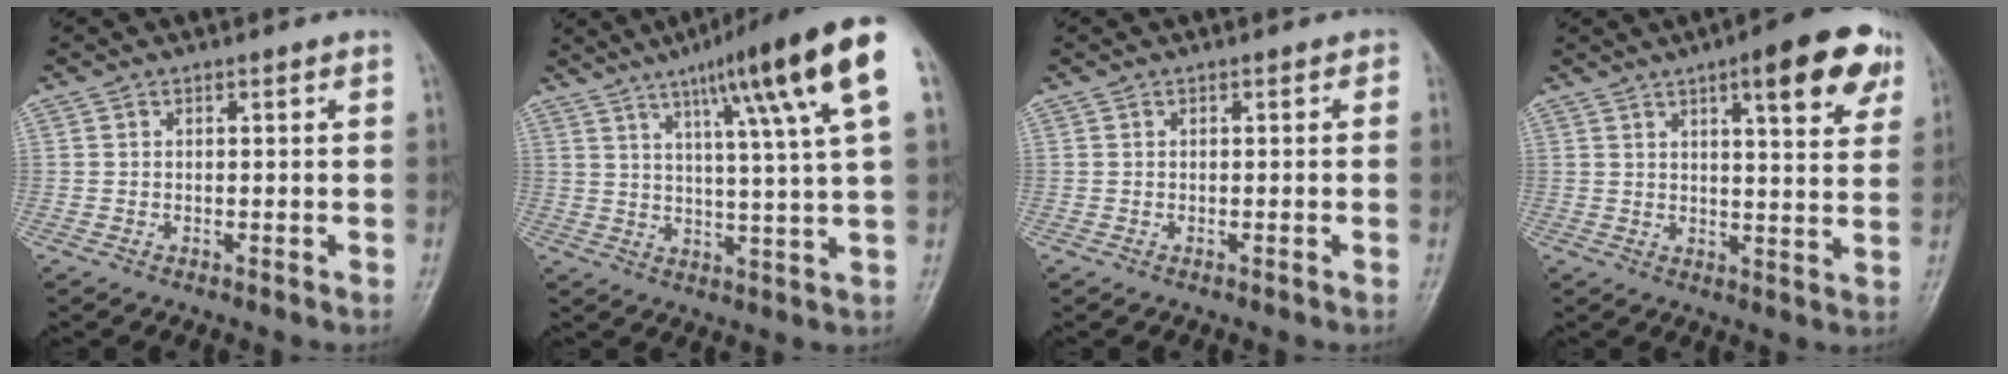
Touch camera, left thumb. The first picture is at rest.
{"total": 18.4, "force": [8.5, 1.1, 16.2], "torque": [-0.232, -0.013, 0.118]}
{"total": 0.5, "force": [-0.1, 0.4, 0.3], "torque": [0.008, 0.004, -0.009]}
{"total": 13.5, "force": [6.8, 3.8, 11.0], "torque": [-0.116, -0.019, 0.084]}